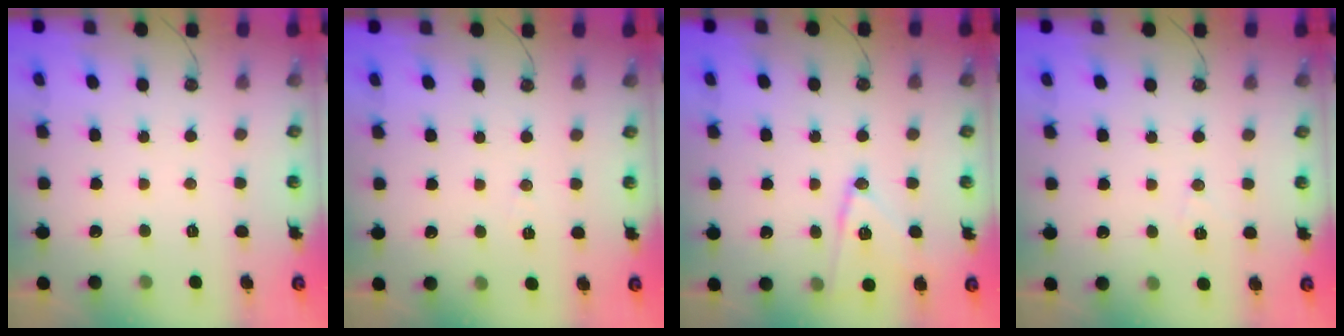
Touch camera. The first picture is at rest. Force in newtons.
{"total": 3.7, "press": 2.2, "slide": 3.0}
{"total": 12.3, "press": 12.3, "slide": 0.2}
{"total": 4.8, "press": 3.2, "slide": 3.7}